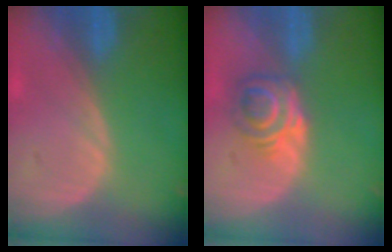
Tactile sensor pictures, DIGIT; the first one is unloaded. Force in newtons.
{"total": 6.1, "press": 5.0, "slide": 3.4}